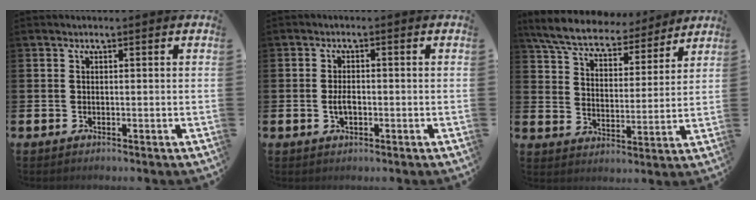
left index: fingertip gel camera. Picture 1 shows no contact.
{"total": 2.4, "force": [-0.4, 1.3, 2.0], "torque": [-0.027, -0.002, -0.010]}
{"total": 7.8, "force": [7.2, 1.9, 2.1], "torque": [-0.075, -0.046, 0.128]}